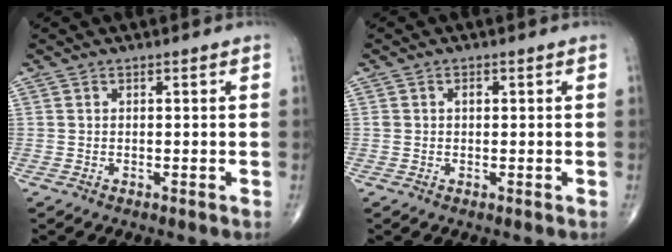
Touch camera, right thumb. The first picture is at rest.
{"total": 1.2, "force": [0.2, 0.8, 0.8], "torque": [-0.011, 0.004, 0.004]}